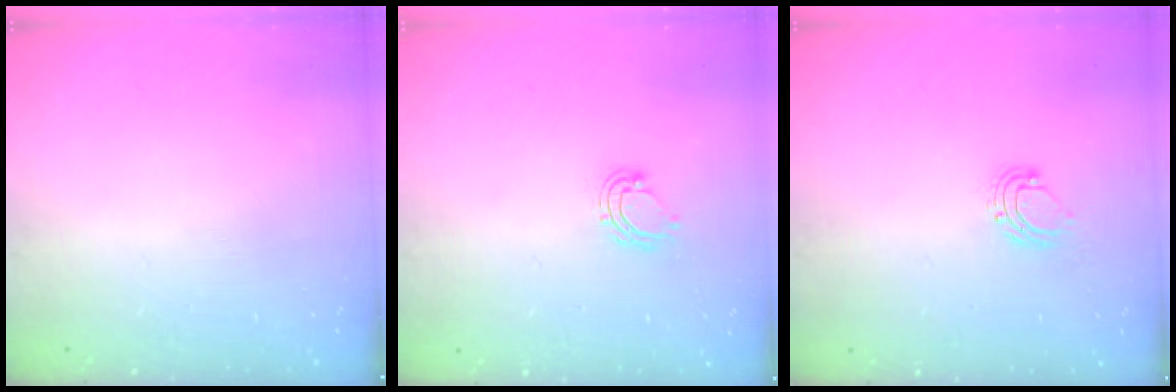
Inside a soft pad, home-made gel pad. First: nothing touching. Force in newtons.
{"total": 5.2, "press": 5.1, "slide": 0.7}
{"total": 5.7, "press": 5.7, "slide": 0.4}